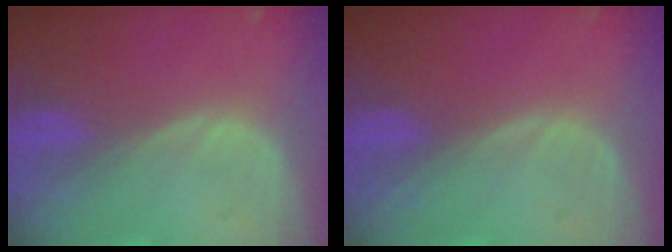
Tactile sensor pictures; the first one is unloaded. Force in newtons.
{"total": 0.0}